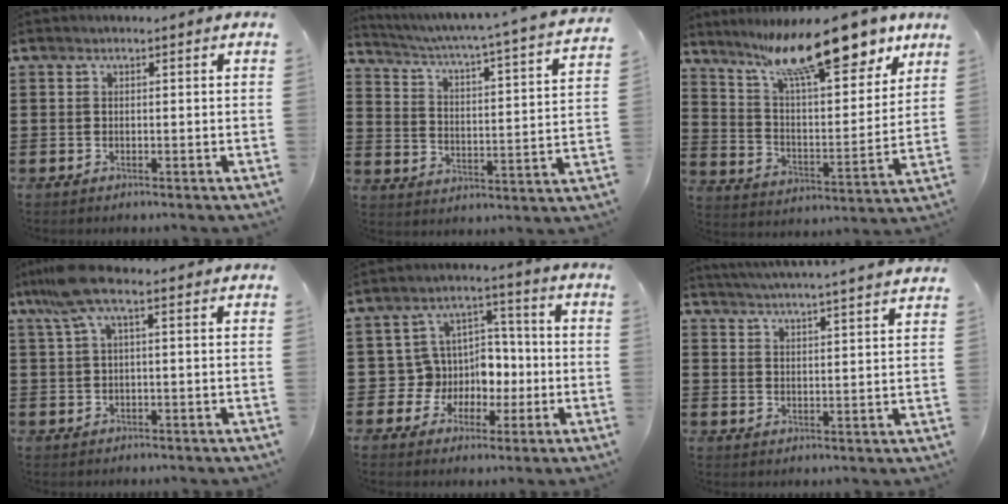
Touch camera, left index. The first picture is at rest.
{"total": 3.3, "force": [2.5, -0.7, 1.9], "torque": [-0.053, -0.038, 0.028]}
{"total": 16.7, "force": [11.8, 4.1, 11.2], "torque": [-0.204, -0.054, 0.196]}
{"total": 6.2, "force": [2.2, 1.0, 5.7], "torque": [-0.132, -0.004, 0.036]}
{"total": 7.8, "force": [-0.4, 7.5, 2.0], "torque": [-0.068, 0.006, 0.001]}
{"total": 4.0, "force": [3.9, -1.0, 0.6], "torque": [-0.027, -0.025, 0.065]}